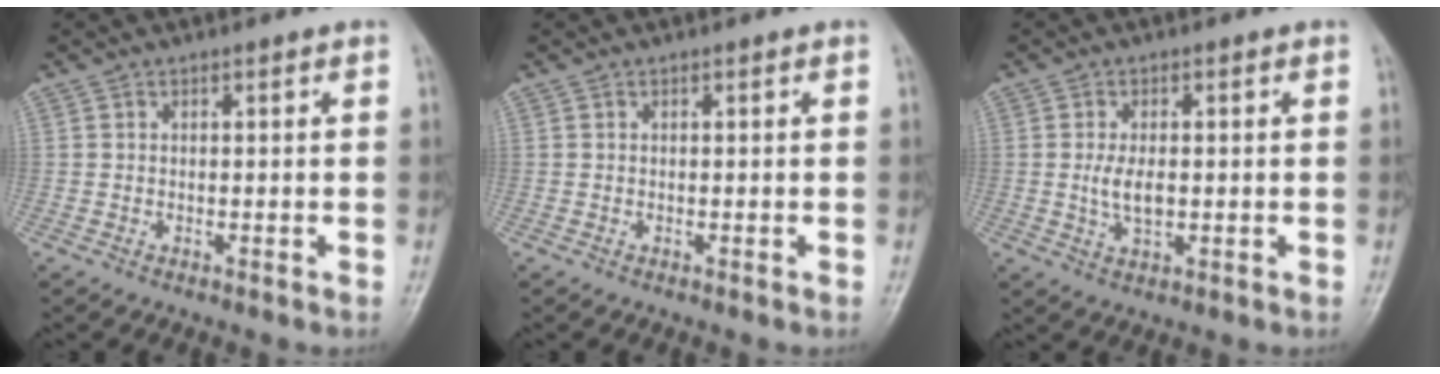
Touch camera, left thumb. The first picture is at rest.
{"total": 0.0}
{"total": 4.6, "force": [-0.1, 2.4, 3.9], "torque": [-0.074, -0.005, 0.000]}